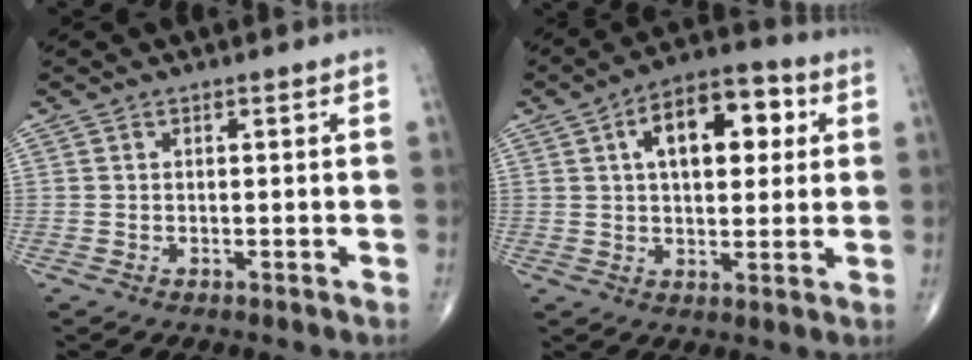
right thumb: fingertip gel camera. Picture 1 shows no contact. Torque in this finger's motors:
{"motor_torque": [0.67, 3.01, 1.54, 0.39, 0.12]}